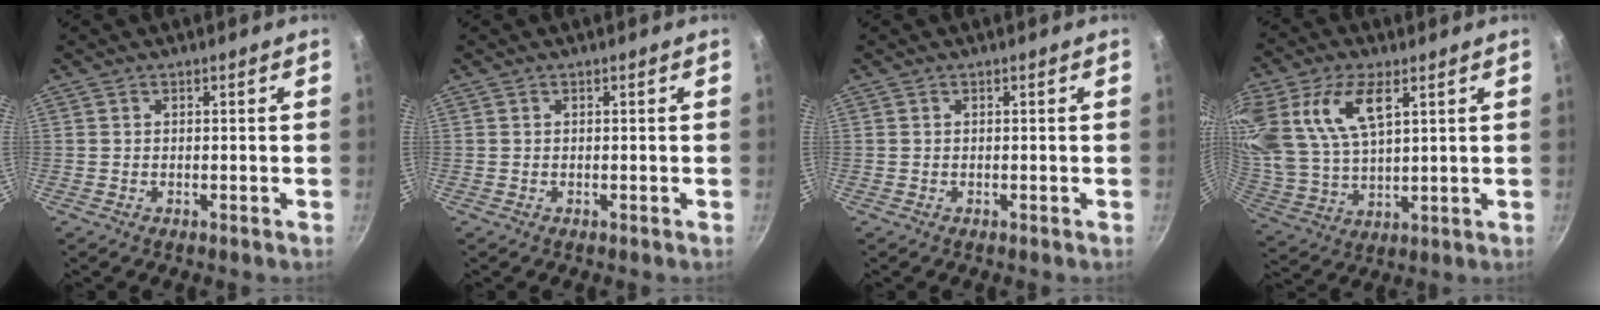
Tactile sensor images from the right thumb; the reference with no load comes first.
{"total": 0.0}
{"total": 0.0}
{"total": 18.3, "force": [7.5, 9.7, 13.5], "torque": [-0.280, -0.005, 0.156]}